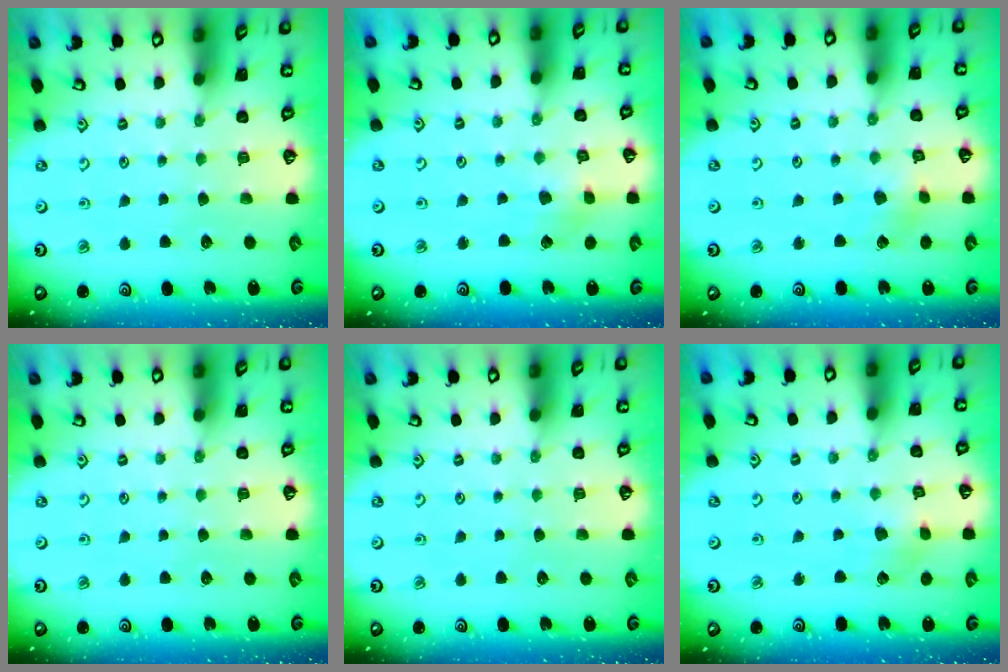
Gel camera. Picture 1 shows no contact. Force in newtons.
{"total": 3.0, "press": 3.0, "slide": 0.2}
{"total": 2.9, "press": 2.8, "slide": 0.8}
{"total": 0.0}
{"total": 0.0}
{"total": 3.0, "press": 3.0, "slide": 0.2}